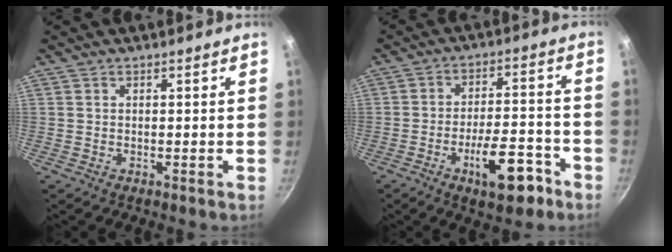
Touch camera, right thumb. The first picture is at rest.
{"total": 12.0, "force": [-6.2, 4.7, 9.0], "torque": [-0.113, 0.046, -0.086]}